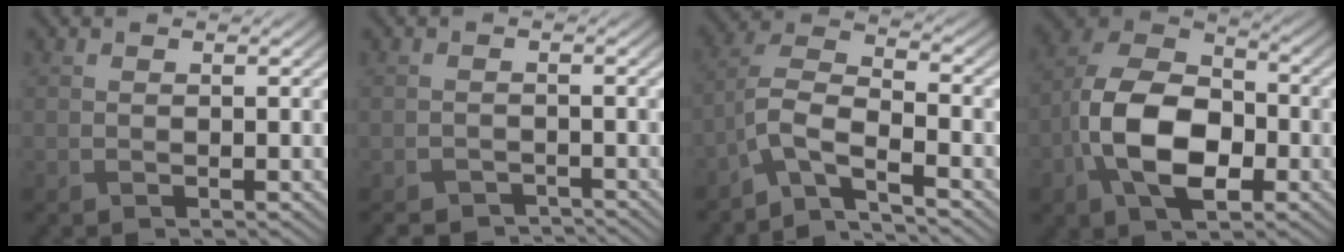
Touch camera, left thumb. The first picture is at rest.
{"total": 3.2, "force": [-3.1, 0.8, 0.6], "torque": [-0.009, -0.008, -0.052]}
{"total": 6.6, "force": [-4.6, 1.9, 4.4], "torque": [-0.089, 0.008, -0.104]}
{"total": 12.6, "force": [-3.9, 7.5, 9.3], "torque": [-0.203, -0.004, -0.085]}